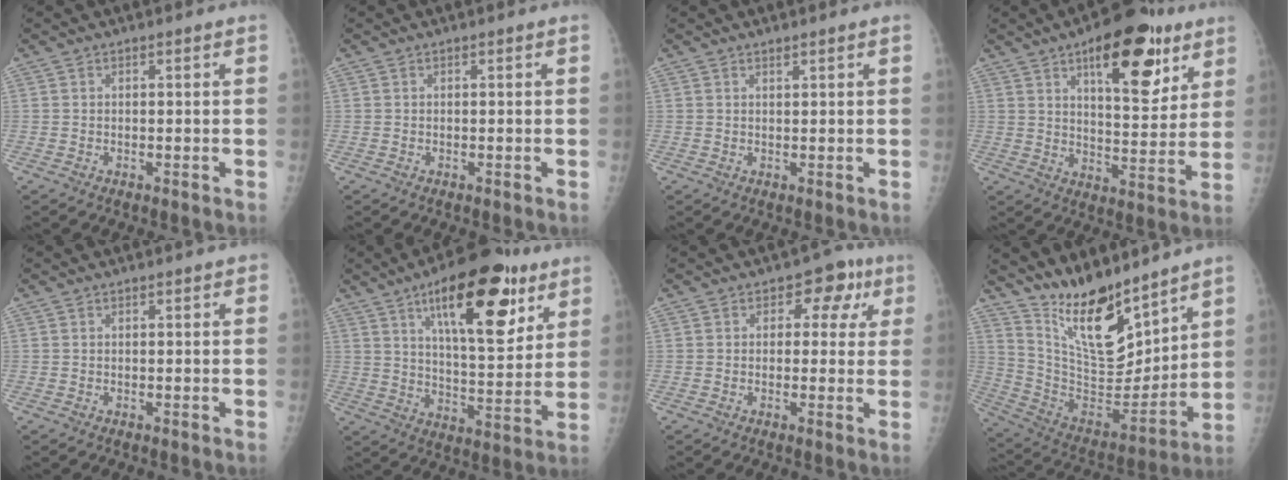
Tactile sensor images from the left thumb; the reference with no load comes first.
{"total": 0.0}
{"total": 0.8, "force": [0.7, 0.2, 0.4], "torque": [-0.005, -0.005, 0.013]}
{"total": 18.1, "force": [9.5, 7.5, 13.5], "torque": [-0.145, -0.039, 0.139]}
{"total": 0.0}
{"total": 21.7, "force": [11.1, 8.1, 16.8], "torque": [-0.212, -0.042, 0.171]}
{"total": 6.8, "force": [2.3, 4.8, 4.3], "torque": [0.001, 0.002, 0.016]}
{"total": 17.9, "force": [13.5, 6.0, 10.0], "torque": [-0.125, -0.093, 0.259]}